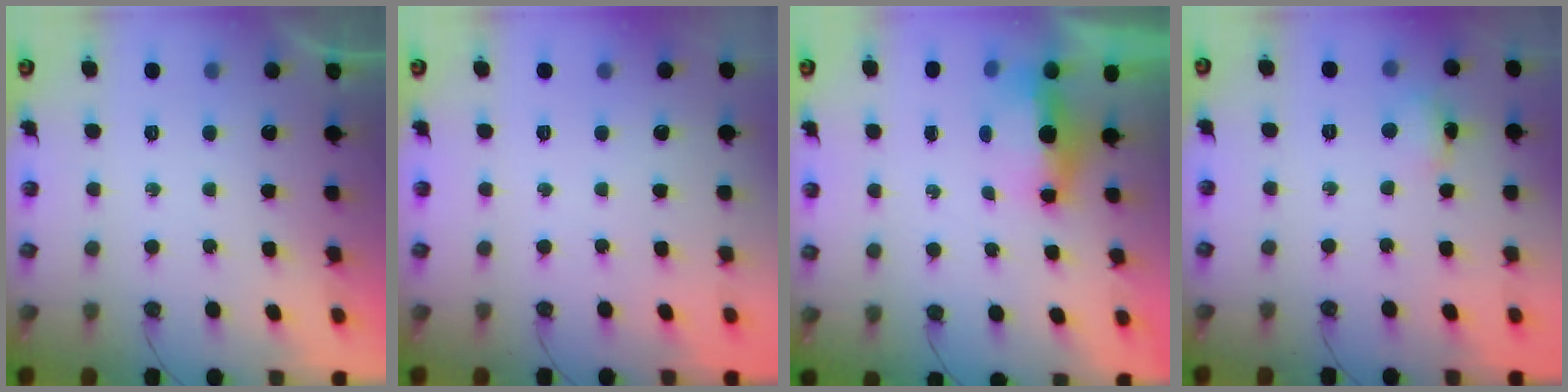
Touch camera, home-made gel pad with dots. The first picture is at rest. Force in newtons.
{"total": 0.0}
{"total": 13.8, "press": 6.8, "slide": 11.9}
{"total": 2.8, "press": 2.8, "slide": 0.5}